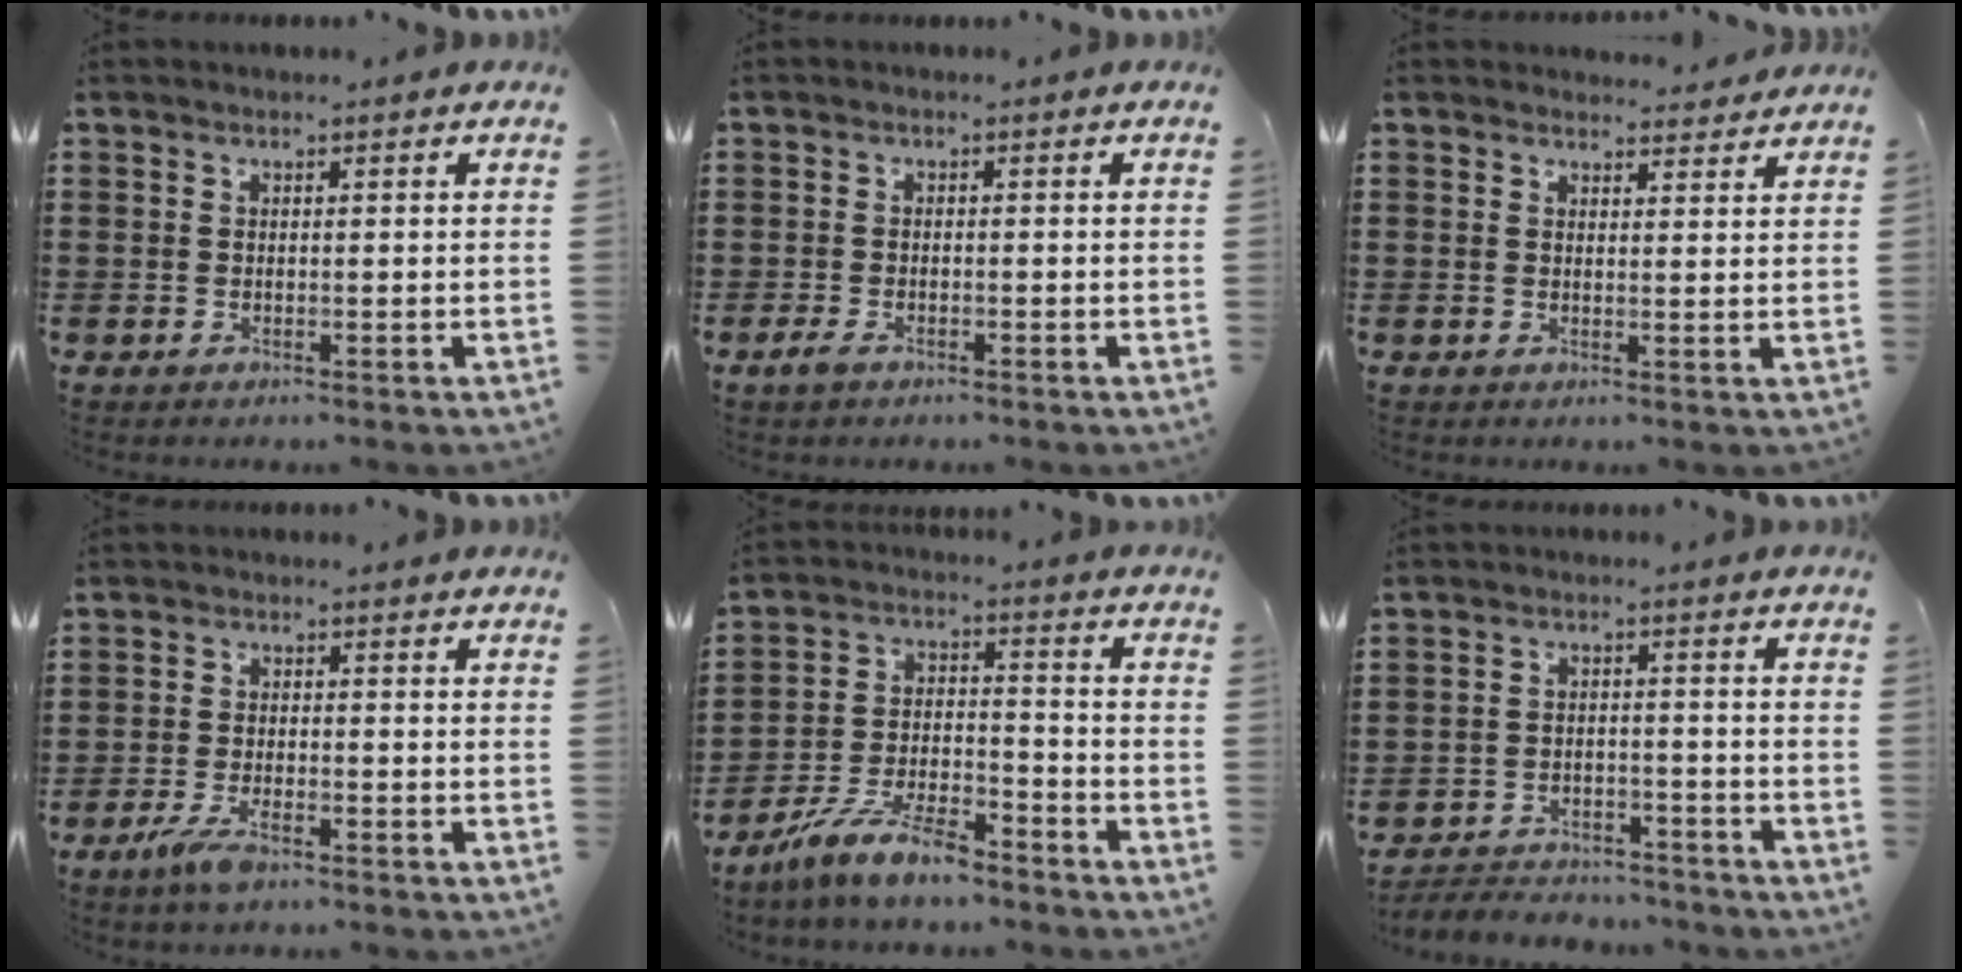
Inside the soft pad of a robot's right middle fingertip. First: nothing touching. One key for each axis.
{"total": 1.8, "fx": -1.1, "fy": 0.7, "fz": 1.2, "tx": -0.039, "ty": -0.007, "tz": -0.024}
{"total": 2.4, "fx": 2.3, "fy": 0.5, "fz": -0.1, "tx": 0.004, "ty": -0.006, "tz": 0.044}
{"total": 3.9, "fx": -2.4, "fy": 1.0, "fz": 2.9, "tx": -0.075, "ty": -0.008, "tz": -0.049}
{"total": 8.8, "fx": -7.2, "fy": 1.5, "fz": 4.7, "tx": -0.102, "ty": 0.006, "tz": -0.140}
{"total": 3.9, "fx": -3.8, "fy": 0.7, "fz": 0.2, "tx": -0.010, "ty": 0.004, "tz": -0.081}